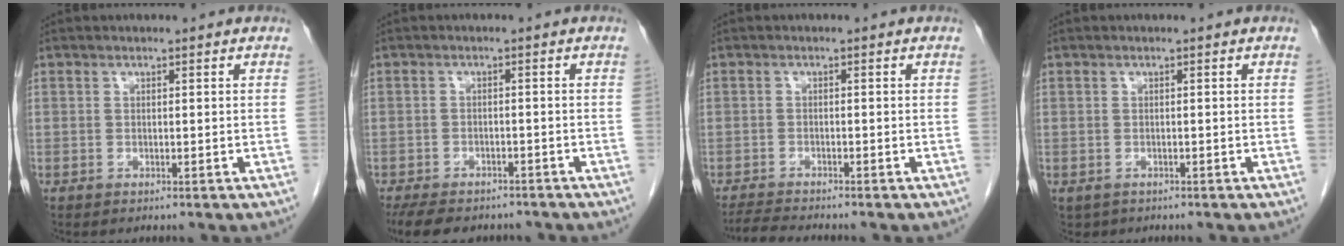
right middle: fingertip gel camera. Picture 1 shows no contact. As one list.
[{"total": 11.3, "force": [-9.3, 4.6, 4.4], "torque": [-0.087, -0.010, -0.126]}, {"total": 3.8, "force": [-3.6, -0.5, 1.0], "torque": [-0.020, -0.020, -0.064]}, {"total": 2.2, "force": [-1.5, 1.6, 0.2], "torque": [-0.008, 0.001, -0.023]}]